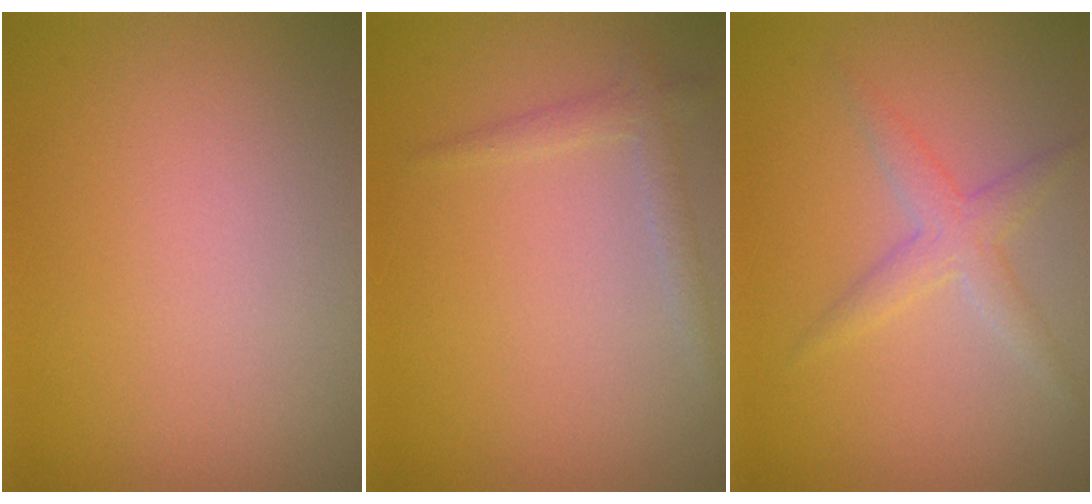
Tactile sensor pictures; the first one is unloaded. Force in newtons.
{"total": 1.5, "press": 1.5, "slide": 0.1}
{"total": 2.3, "press": 2.3, "slide": 0.1}